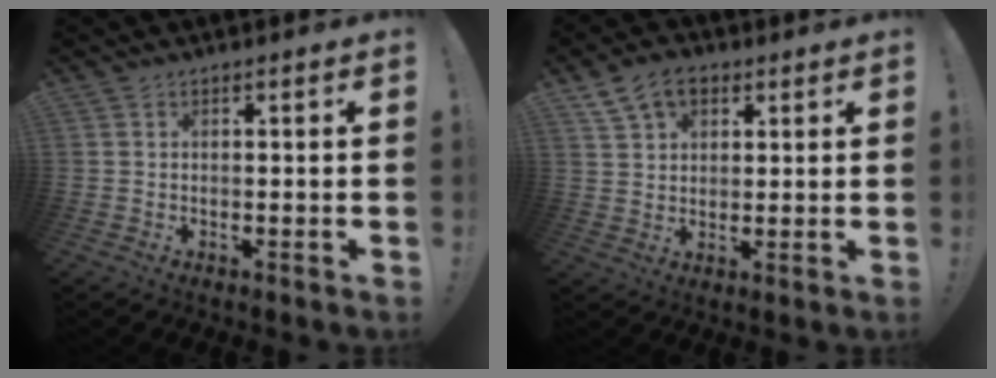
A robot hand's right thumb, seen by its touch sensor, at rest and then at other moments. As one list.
[{"total": 9.1, "force": [4.8, 6.2, 4.6], "torque": [-0.075, -0.009, 0.094]}]